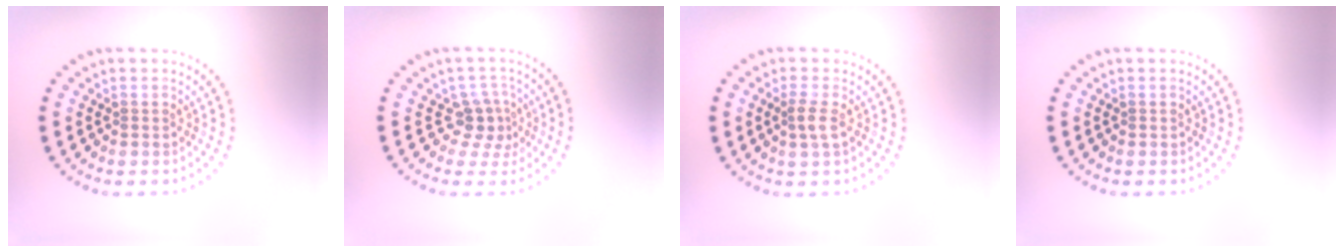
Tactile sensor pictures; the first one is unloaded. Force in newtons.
{"total": 2.5, "press": 1.8, "slide": 1.7}
{"total": 1.6, "press": 1.4, "slide": 0.8}
{"total": 0.0}